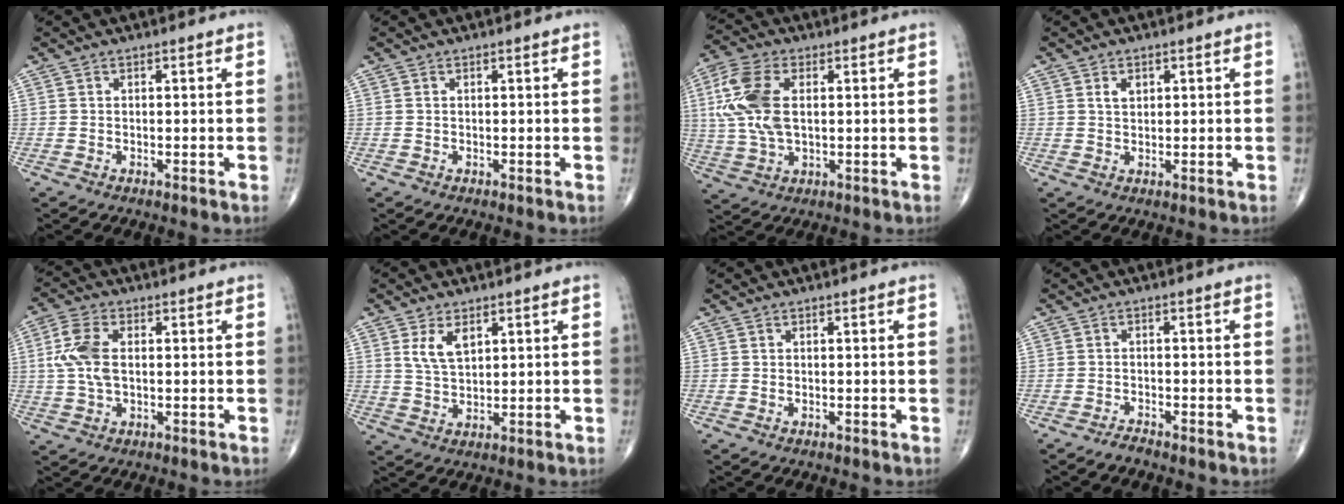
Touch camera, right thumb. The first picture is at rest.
{"total": 0.0}
{"total": 12.0, "force": [2.0, 6.6, 9.9], "torque": [-0.230, 0.005, 0.039]}
{"total": 2.1, "force": [0.9, 1.4, 1.3], "torque": [-0.016, -0.002, 0.017]}
{"total": 7.6, "force": [0.7, 4.2, 6.3], "torque": [-0.144, 0.011, 0.012]}
{"total": 5.2, "force": [2.3, 2.7, 3.8], "torque": [-0.065, -0.011, 0.050]}
{"total": 0.0}
{"total": 1.0, "force": [-0.9, 0.1, 0.5], "torque": [-0.017, 0.002, -0.019]}